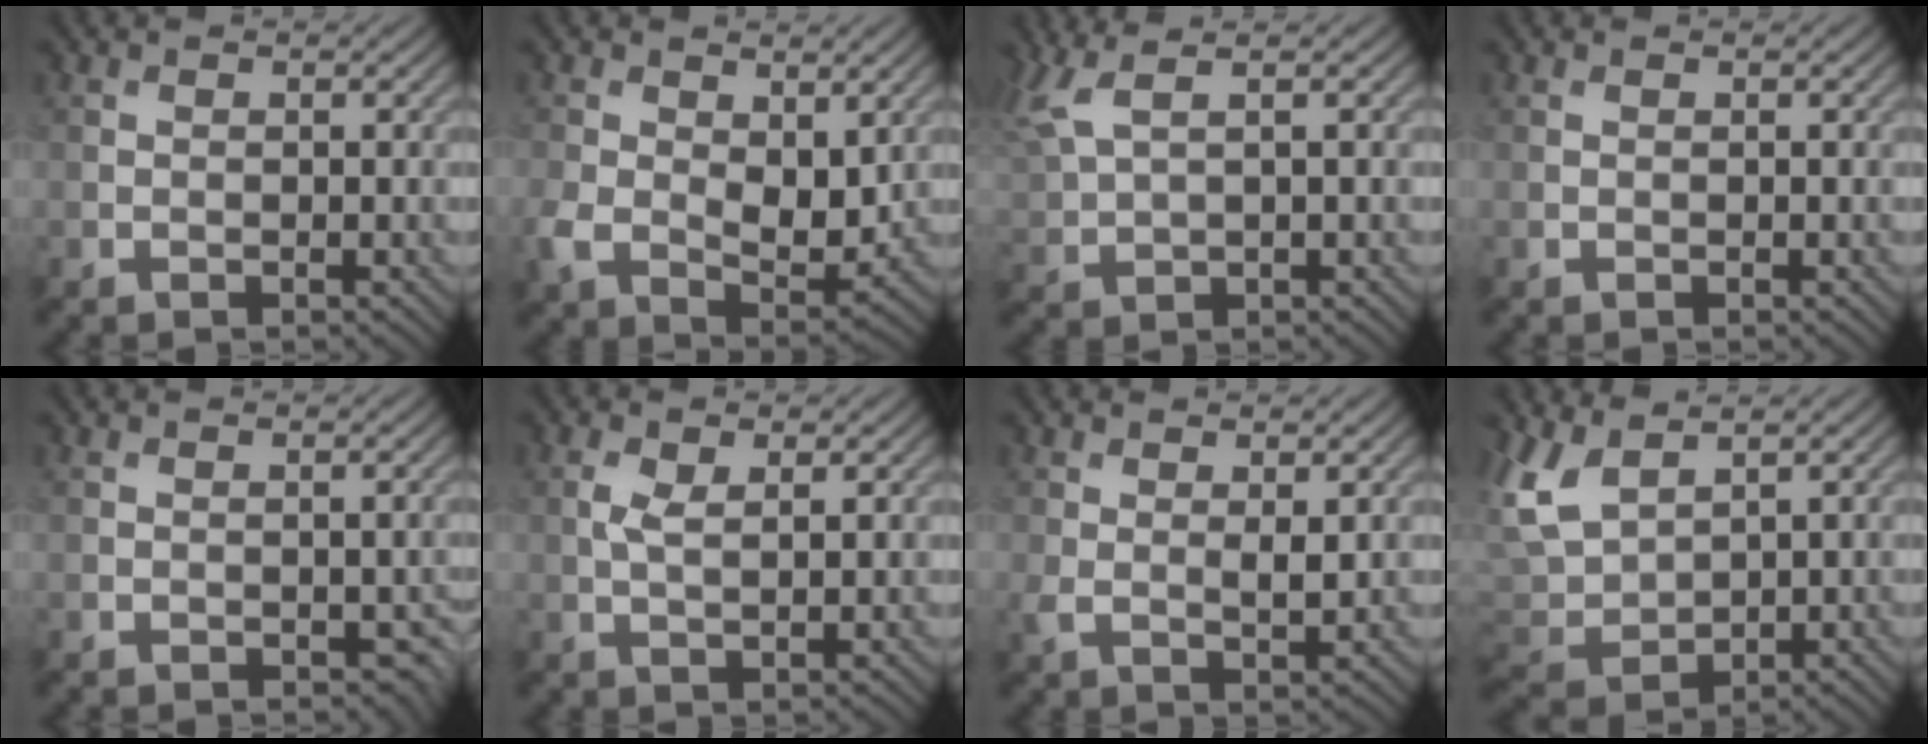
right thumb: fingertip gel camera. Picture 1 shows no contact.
{"total": 8.1, "force": [0.5, 5.3, 6.1], "torque": [-0.143, -0.021, 0.016]}
{"total": 5.5, "force": [3.0, 1.6, 4.4], "torque": [-0.121, 0.017, 0.065]}
{"total": 0.0}
{"total": 1.8, "force": [-0.5, 1.1, 1.3], "torque": [-0.020, -0.012, 0.000]}
{"total": 2.4, "force": [0.7, 0.8, 2.2], "torque": [-0.053, 0.001, 0.015]}
{"total": 2.5, "force": [0.8, 0.9, 2.2], "torque": [-0.050, -0.005, 0.018]}
{"total": 6.2, "force": [3.4, 3.2, 4.0], "torque": [-0.122, 0.001, 0.070]}